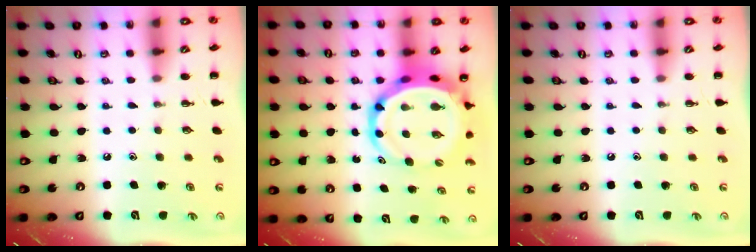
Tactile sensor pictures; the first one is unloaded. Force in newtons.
{"total": 10.2, "press": 9.8, "slide": 2.9}
{"total": 0.0}